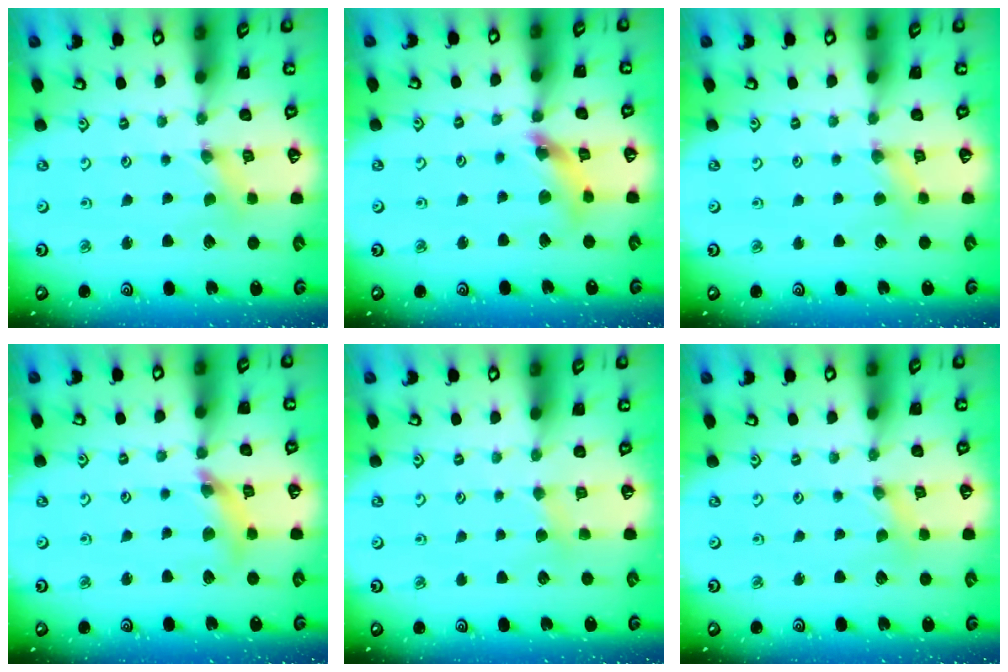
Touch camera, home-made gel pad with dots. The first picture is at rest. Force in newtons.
{"total": 10.7, "press": 10.6, "slide": 1.3}
{"total": 3.3, "press": 3.3, "slide": 0.4}
{"total": 10.4, "press": 10.4, "slide": 1.2}
{"total": 2.9, "press": 2.9, "slide": 0.4}
{"total": 0.0}